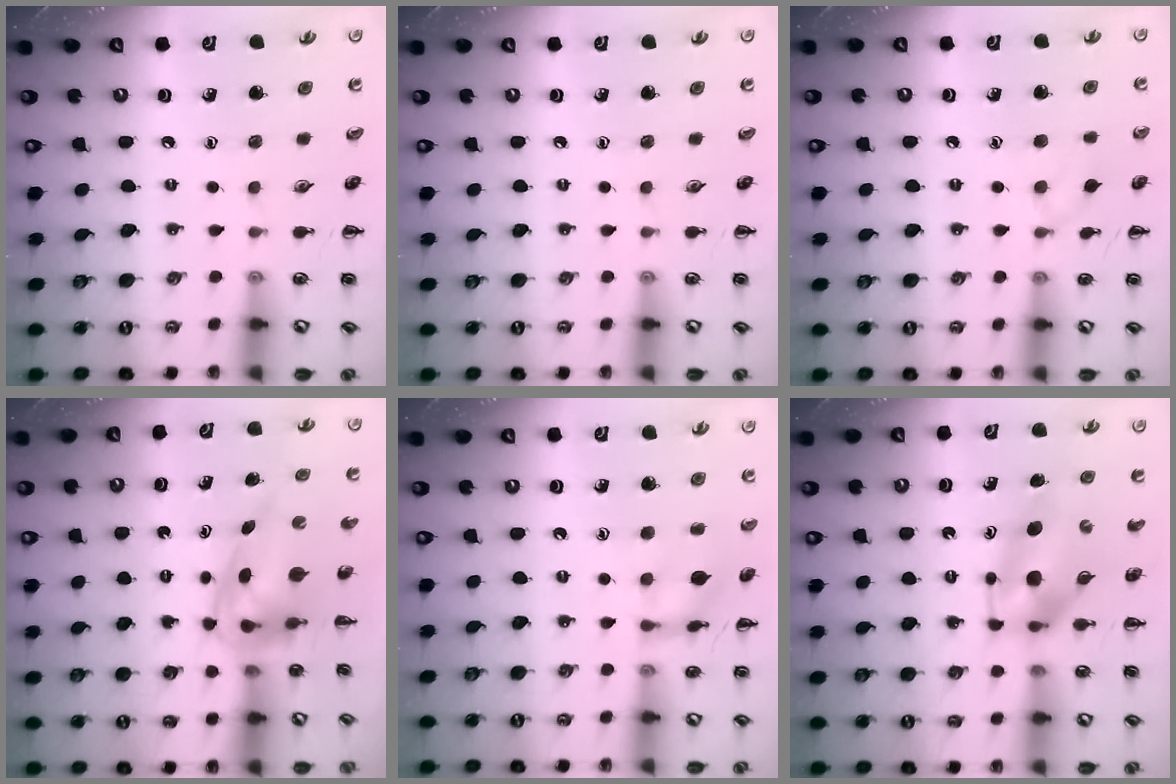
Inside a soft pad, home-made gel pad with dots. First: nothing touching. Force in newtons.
{"total": 0.0}
{"total": 5.8, "press": 5.5, "slide": 2.0}
{"total": 4.0, "press": 3.9, "slide": 0.7}
{"total": 9.5, "press": 9.5, "slide": 0.5}
{"total": 5.6, "press": 5.6, "slide": 0.9}